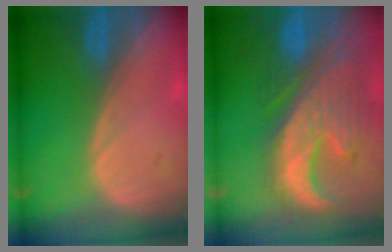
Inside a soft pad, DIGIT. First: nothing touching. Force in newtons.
{"total": 12.9, "press": 11.2, "slide": 6.4}